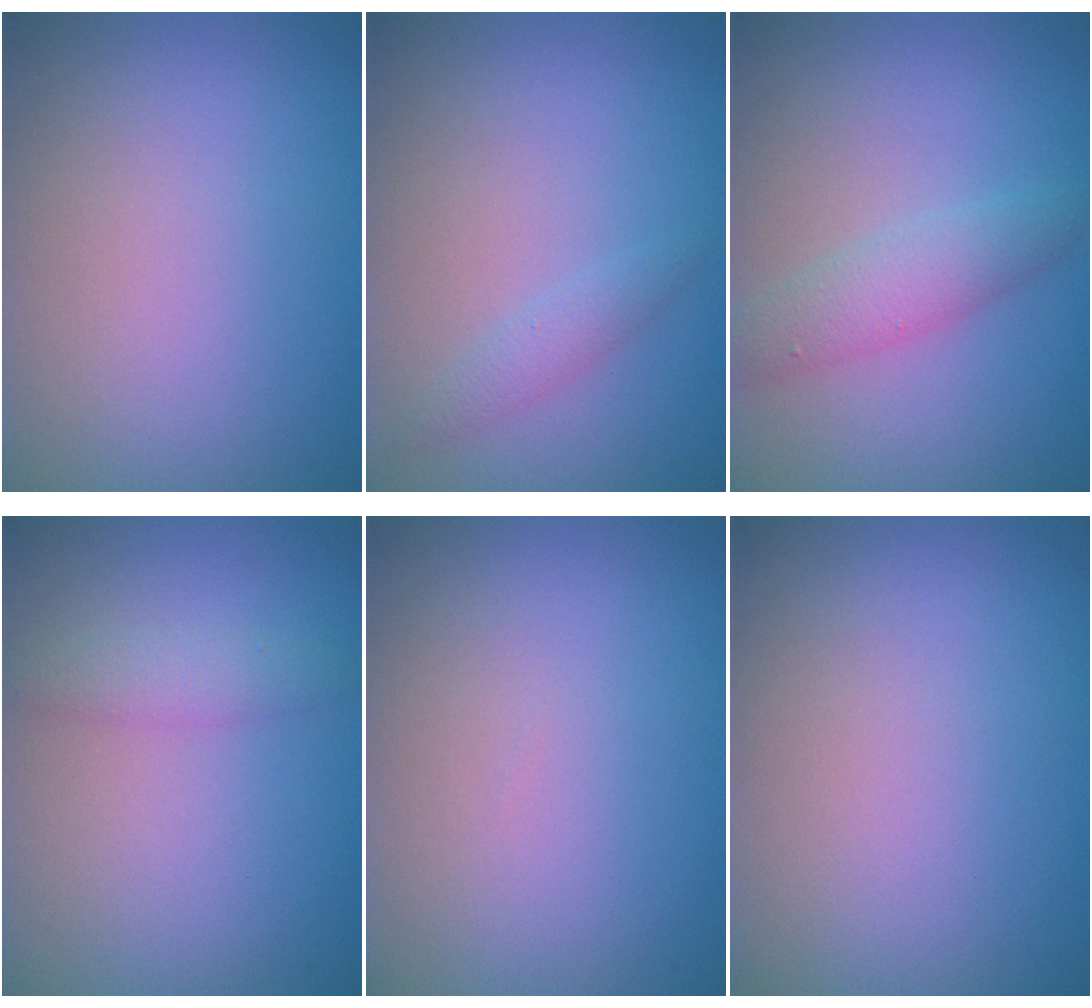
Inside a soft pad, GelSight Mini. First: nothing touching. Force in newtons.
{"total": 1.2, "press": 1.2, "slide": 0.1}
{"total": 2.8, "press": 2.8, "slide": 0.1}
{"total": 1.8, "press": 1.8, "slide": 0.1}
{"total": 0.0}
{"total": 0.0}